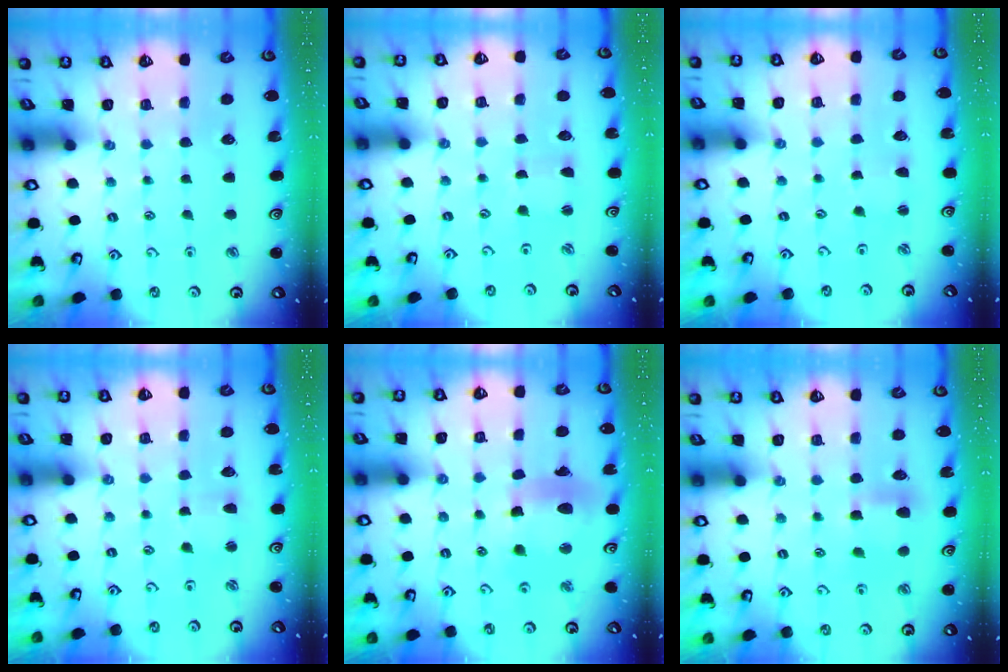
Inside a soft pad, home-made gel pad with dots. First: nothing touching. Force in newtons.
{"total": 1.3, "press": 1.3, "slide": 0.0}
{"total": 1.8, "press": 1.8, "slide": 0.2}
{"total": 2.2, "press": 2.2, "slide": 0.3}
{"total": 12.7, "press": 12.6, "slide": 1.7}
{"total": 6.2, "press": 6.2, "slide": 0.8}